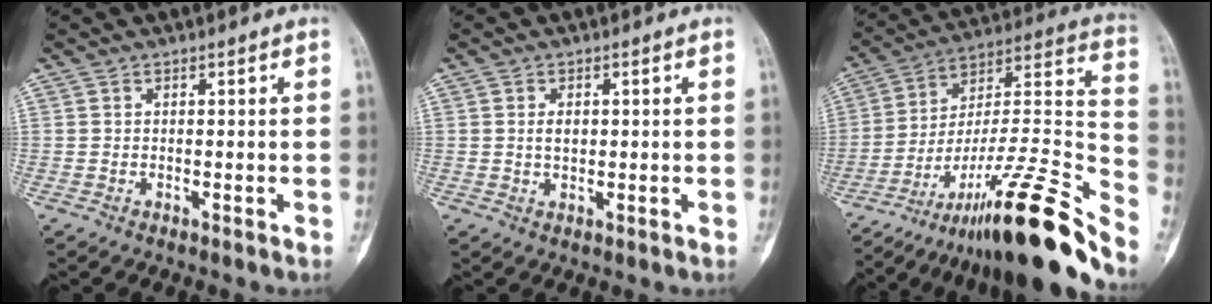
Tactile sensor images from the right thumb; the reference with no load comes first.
{"total": 2.3, "force": [0.3, 1.4, 1.7], "torque": [-0.022, -0.001, 0.007]}
{"total": 30.0, "force": [-21.1, 4.8, 20.8], "torque": [-0.258, 0.099, -0.336]}